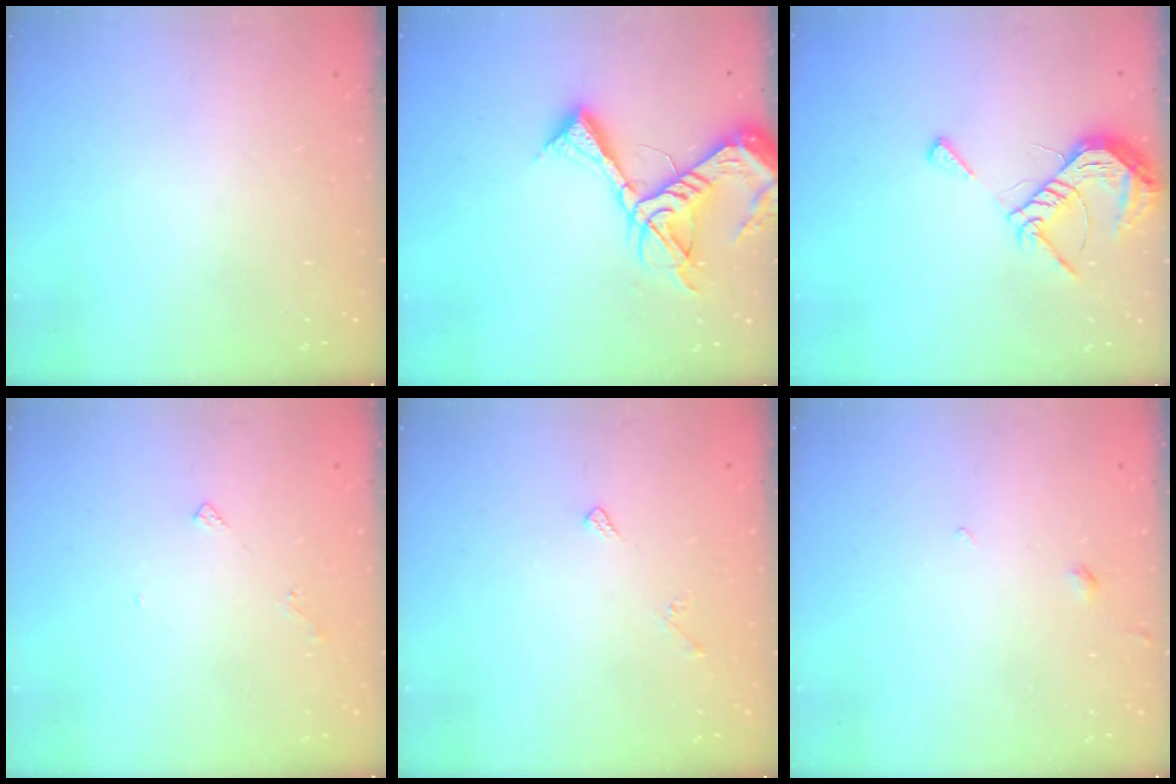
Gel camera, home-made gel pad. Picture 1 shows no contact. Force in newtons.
{"total": 16.1, "press": 16.0, "slide": 1.9}
{"total": 8.5, "press": 8.5, "slide": 1.0}
{"total": 3.8, "press": 3.7, "slide": 0.8}
{"total": 5.6, "press": 5.6, "slide": 0.8}
{"total": 1.5, "press": 1.5, "slide": 0.5}